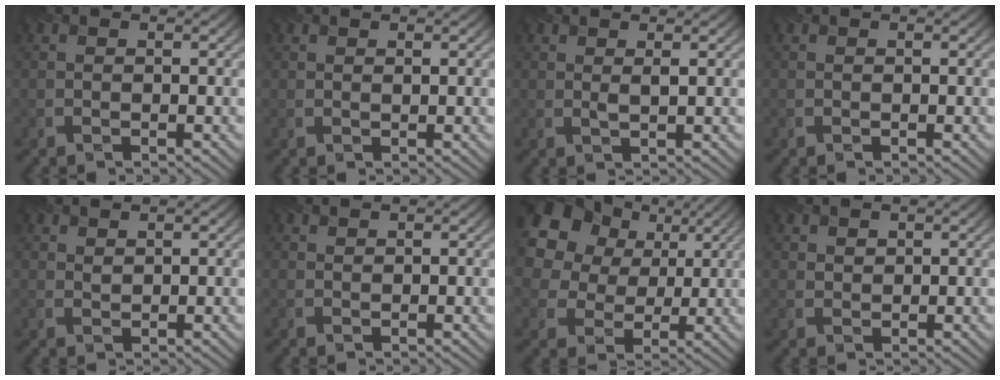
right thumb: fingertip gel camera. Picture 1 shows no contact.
{"total": 0.6, "force": [0.6, 0.2, 0.1], "torque": [-0.006, -0.002, 0.014]}
{"total": 1.0, "force": [0.7, 0.2, 0.7], "torque": [-0.020, -0.003, 0.014]}
{"total": 0.0}
{"total": 1.3, "force": [1.2, 0.4, 0.1], "torque": [-0.010, 0.000, 0.029]}
{"total": 0.8, "force": [0.8, 0.2, -0.2], "torque": [-0.003, -0.001, 0.018]}
{"total": 20.4, "force": [10.1, 15.2, 9.2], "torque": [-0.260, 0.049, 0.206]}
{"total": 1.4, "force": [1.2, 0.8, 0.0], "torque": [-0.006, -0.002, 0.028]}